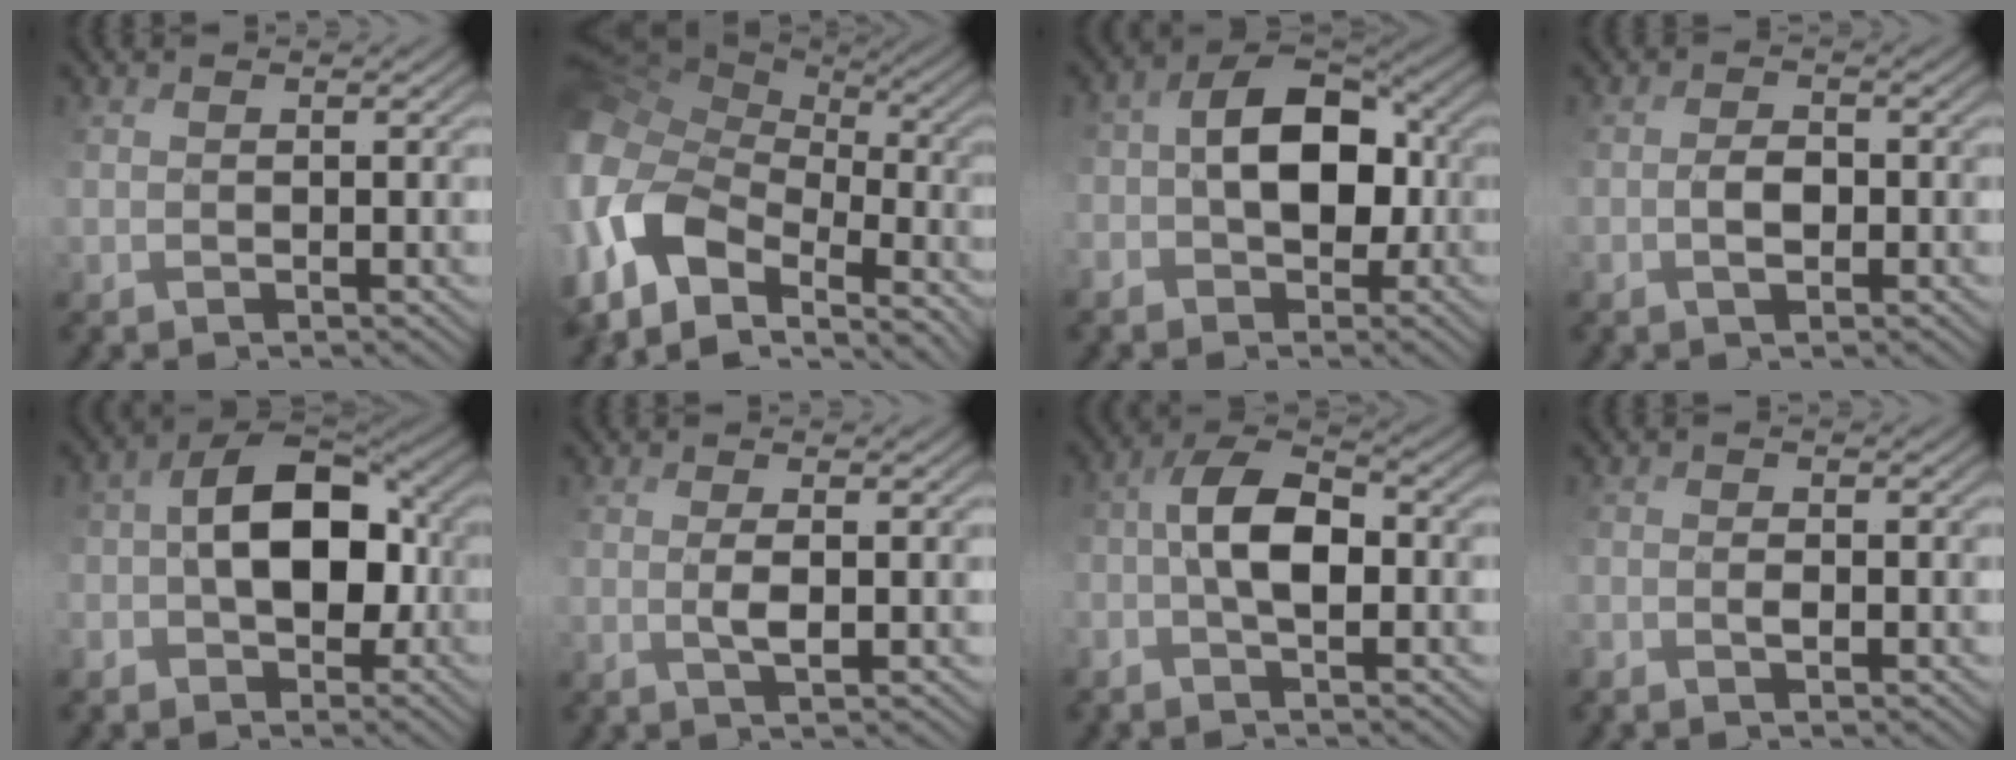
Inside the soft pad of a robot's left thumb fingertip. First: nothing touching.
{"total": 13.6, "force": [-5.3, 8.6, 9.1], "torque": [-0.244, -0.014, -0.083]}
{"total": 8.4, "force": [-0.6, 5.5, 6.3], "torque": [-0.124, 0.003, -0.012]}
{"total": 1.8, "force": [-0.1, 0.7, 1.6], "torque": [-0.019, 0.012, 0.001]}
{"total": 9.3, "force": [-1.1, 5.8, 7.2], "torque": [-0.137, 0.001, -0.024]}
{"total": 1.8, "force": [0.5, -0.4, 1.7], "torque": [-0.036, 0.008, 0.014]}
{"total": 6.1, "force": [-0.9, 2.2, 5.6], "torque": [-0.106, 0.021, -0.024]}
{"total": 1.2, "force": [-0.8, 0.0, 1.0], "torque": [-0.018, 0.005, -0.016]}